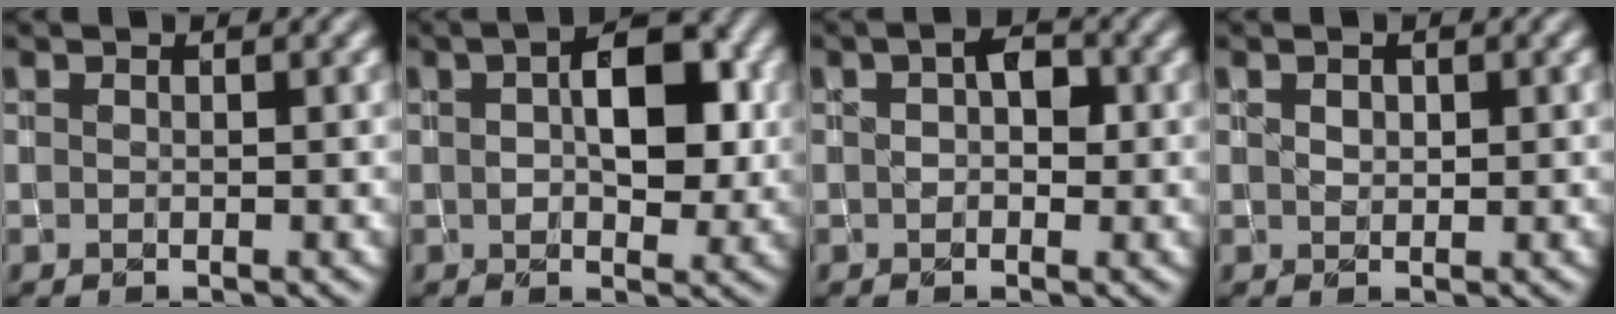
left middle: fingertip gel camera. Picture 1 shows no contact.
{"total": 6.5, "force": [1.1, 3.6, 5.2], "torque": [-0.077, 0.004, 0.014]}
{"total": 2.4, "force": [0.1, 1.6, 1.7], "torque": [-0.026, 0.003, 0.002]}
{"total": 0.9, "force": [0.3, 0.6, 0.6], "torque": [-0.009, 0.001, 0.008]}